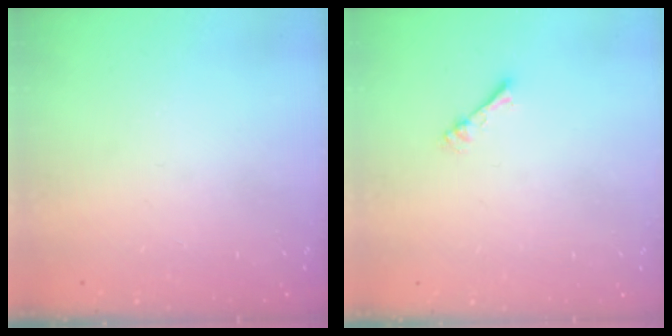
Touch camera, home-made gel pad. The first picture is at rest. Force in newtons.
{"total": 1.7, "press": 1.7, "slide": 0.2}